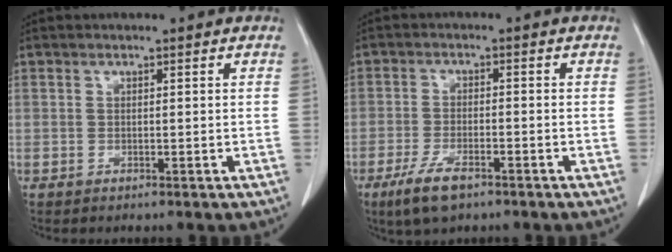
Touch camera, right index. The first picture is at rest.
{"total": 6.6, "force": [-4.2, 2.1, 4.6], "torque": [-0.099, -0.011, -0.073]}